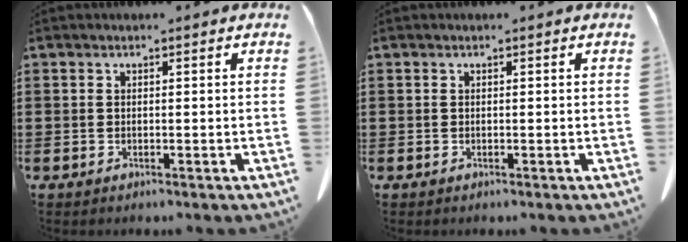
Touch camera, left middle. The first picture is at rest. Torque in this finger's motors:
{"motor_torque": [-0.37, 0.35, 0.00, 0.01]}